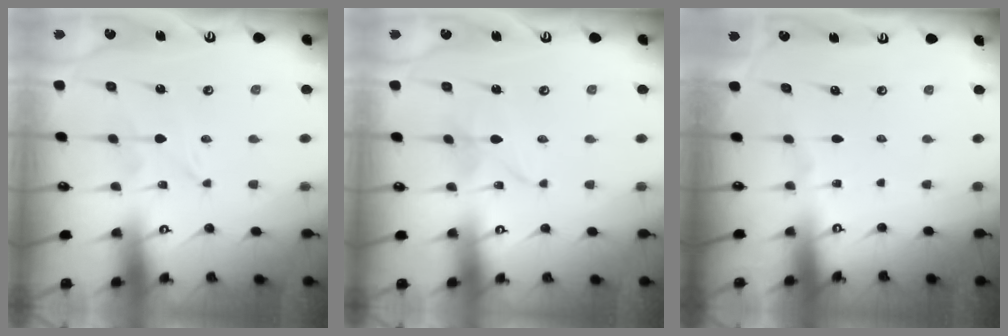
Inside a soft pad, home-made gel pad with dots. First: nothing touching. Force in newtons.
{"total": 2.3, "press": 2.3, "slide": 0.2}
{"total": 0.0}